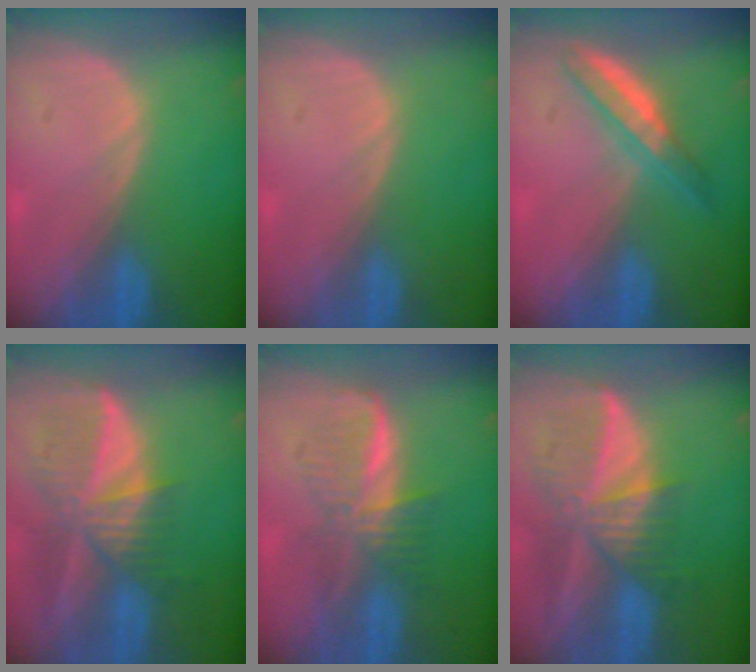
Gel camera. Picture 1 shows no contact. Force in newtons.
{"total": 0.0}
{"total": 4.6, "press": 4.6, "slide": 0.1}
{"total": 9.4, "press": 8.2, "slide": 4.6}
{"total": 6.0, "press": 5.9, "slide": 0.8}
{"total": 9.4, "press": 8.2, "slide": 4.6}